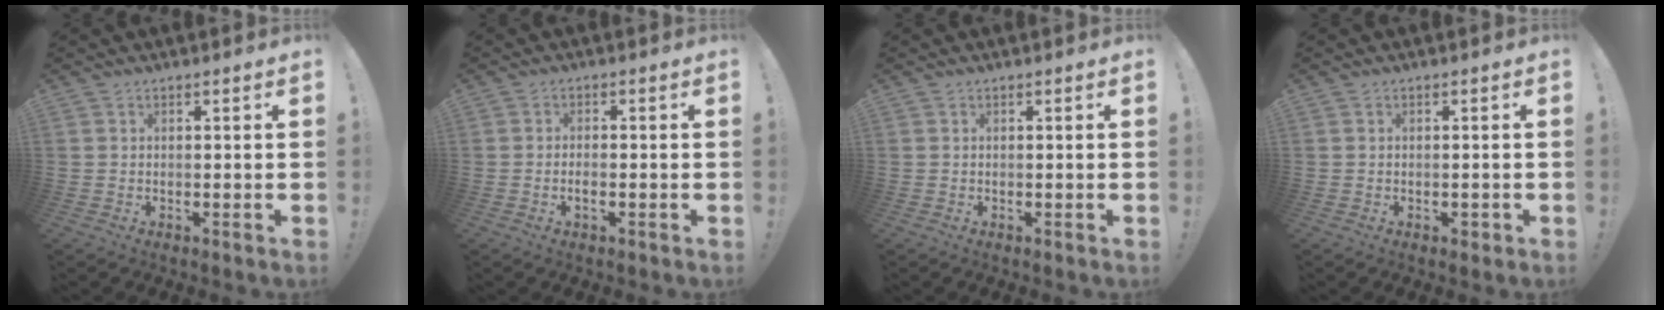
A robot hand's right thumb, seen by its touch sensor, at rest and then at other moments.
{"total": 1.8, "force": [-0.9, 0.6, 1.5], "torque": [-0.030, 0.003, -0.014]}
{"total": 0.0}
{"total": 1.2, "force": [-0.3, 0.9, 0.7], "torque": [-0.006, 0.001, -0.006]}